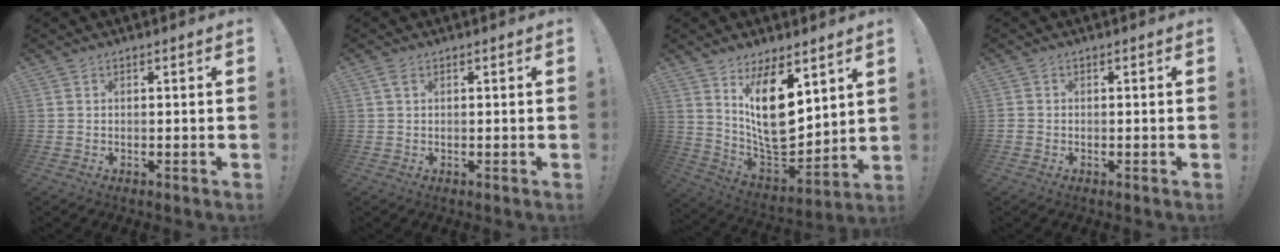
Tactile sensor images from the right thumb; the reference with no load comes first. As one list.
[{"total": 1.5, "force": [0.6, 0.8, 1.1], "torque": [-0.016, 0.001, 0.010]}, {"total": 19.3, "force": [7.4, 10.2, 14.6], "torque": [-0.248, -0.061, 0.140]}, {"total": 0.8, "force": [-0.6, 0.5, 0.2], "torque": [-0.007, 0.002, -0.009]}]